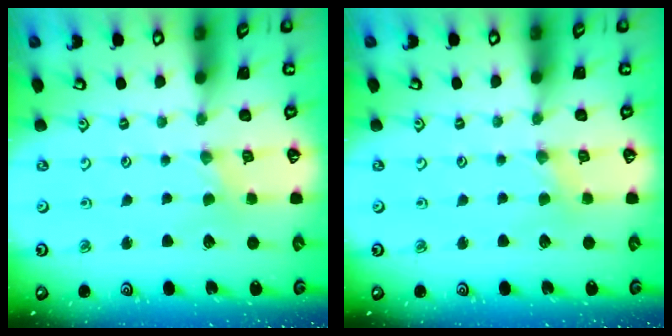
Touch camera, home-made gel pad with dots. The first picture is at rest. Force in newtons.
{"total": 2.3, "press": 2.3, "slide": 0.4}